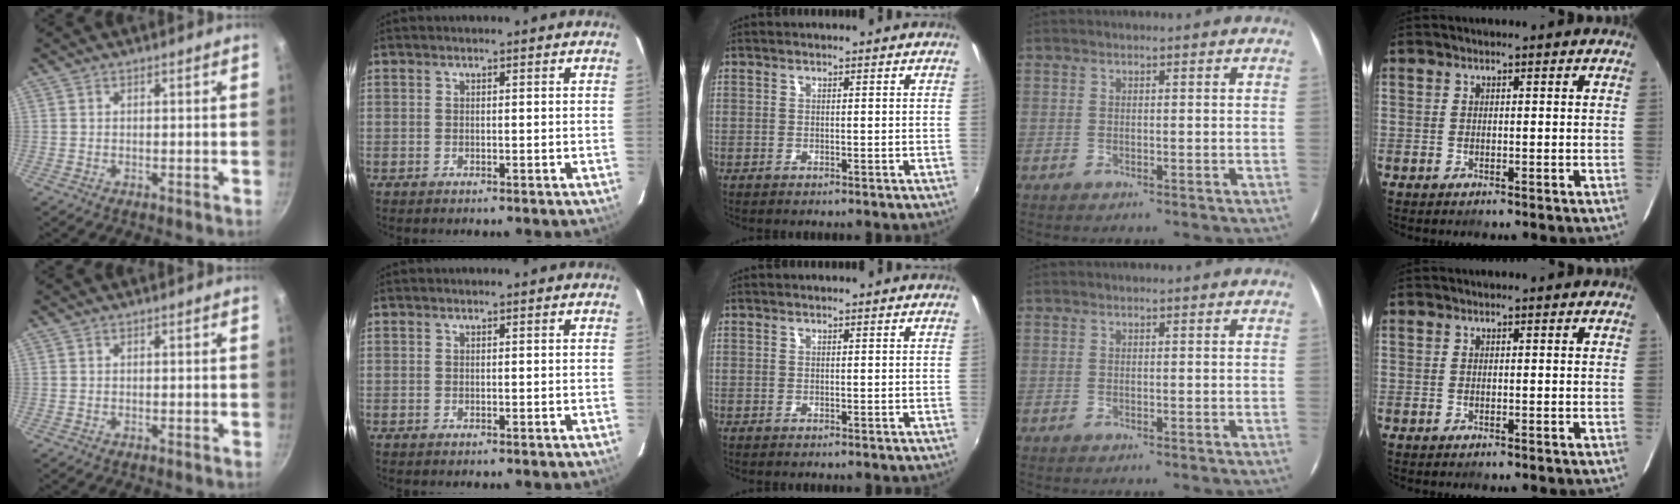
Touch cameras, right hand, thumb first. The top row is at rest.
{}